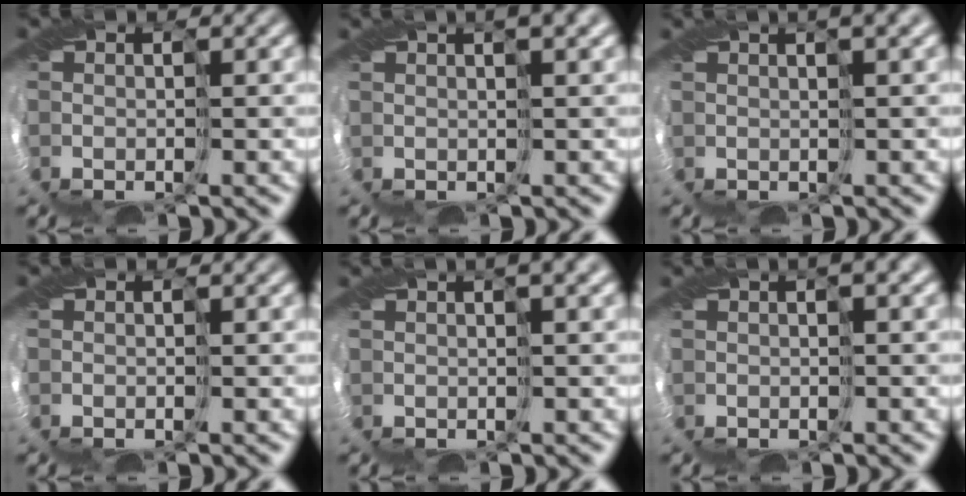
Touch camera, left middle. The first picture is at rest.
{"total": 5.2, "force": [2.9, 1.7, 3.9], "torque": [-0.040, 0.026, 0.016]}
{"total": 5.4, "force": [3.0, 1.6, 4.1], "torque": [-0.040, 0.029, 0.020]}
{"total": 0.0}
{"total": 4.9, "force": [2.7, 1.4, 3.8], "torque": [-0.040, 0.024, 0.019]}
{"total": 2.8, "force": [1.5, 0.6, 2.3], "torque": [-0.035, 0.010, 0.016]}